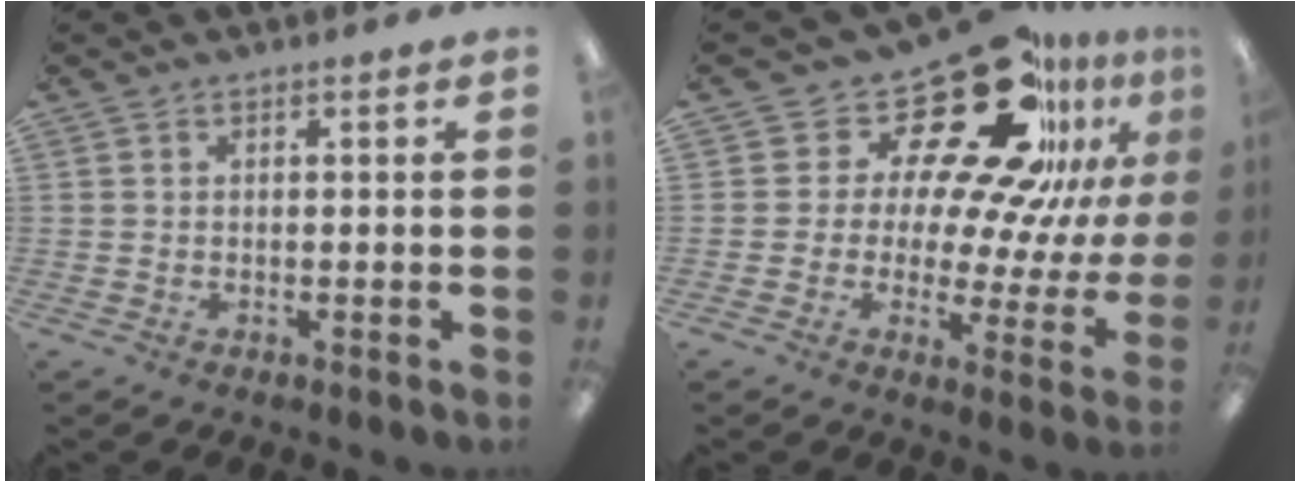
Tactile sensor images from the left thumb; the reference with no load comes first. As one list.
[{"total": 24.9, "force": [16.9, 11.1, 14.5], "torque": [-0.225, -0.123, 0.287]}]